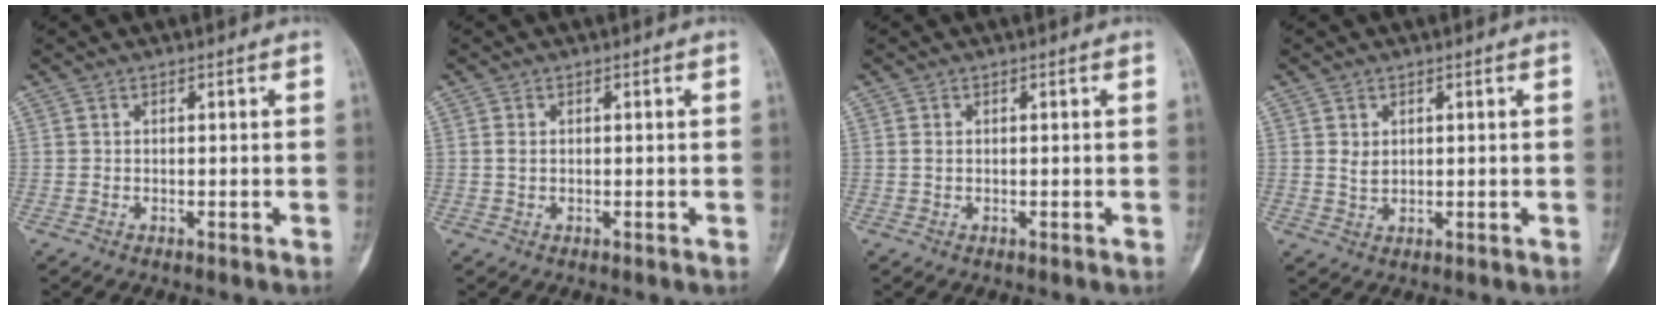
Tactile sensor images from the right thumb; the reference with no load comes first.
{"total": 1.1, "force": [0.1, 0.7, 0.8], "torque": [-0.012, 0.002, 0.001]}
{"total": 0.7, "force": [0.1, 0.5, 0.5], "torque": [-0.007, 0.002, 0.000]}
{"total": 2.3, "force": [0.7, 1.7, 1.4], "torque": [-0.015, -0.005, 0.016]}